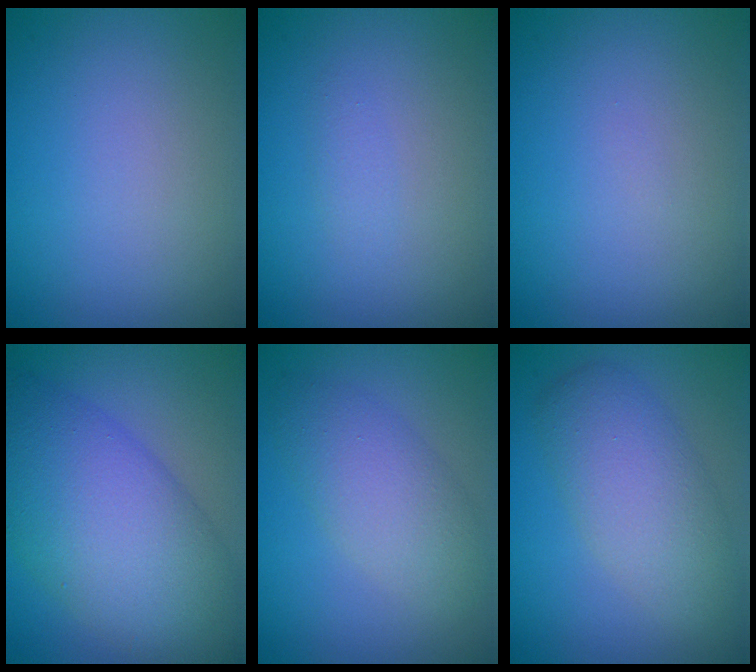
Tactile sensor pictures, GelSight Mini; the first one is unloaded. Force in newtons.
{"total": 0.8, "press": 0.8, "slide": 0.1}
{"total": 0.0}
{"total": 10.8, "press": 10.8, "slide": 0.2}
{"total": 4.0, "press": 4.0, "slide": 0.3}
{"total": 5.1, "press": 5.1, "slide": 0.2}